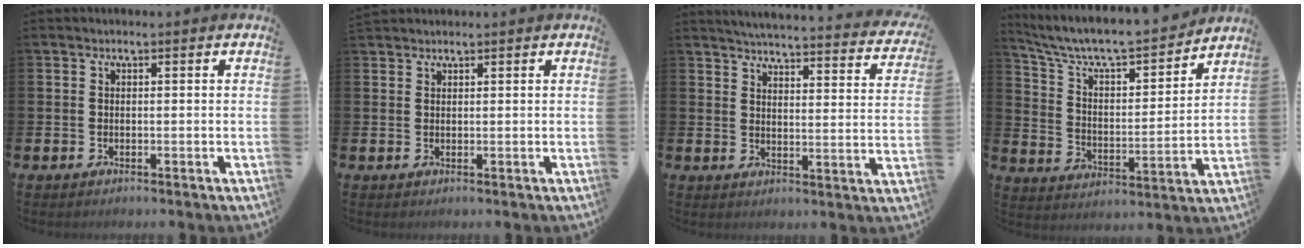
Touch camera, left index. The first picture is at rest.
{"total": 0.9, "force": [0.9, 0.2, -0.1], "torque": [0.011, -0.001, 0.015]}
{"total": 4.4, "force": [4.3, 0.1, 0.9], "torque": [-0.030, -0.043, 0.069]}
{"total": 7.5, "force": [6.8, 1.7, 2.7], "torque": [-0.089, -0.053, 0.112]}